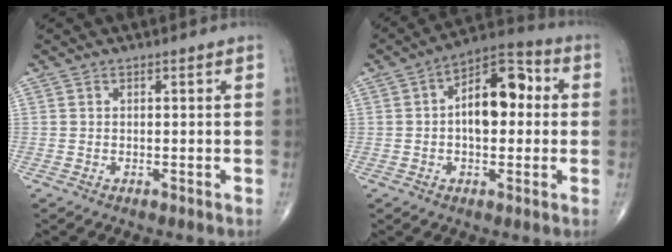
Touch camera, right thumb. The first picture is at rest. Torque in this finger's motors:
{"motor_torque": [0.02, 0.28, 0.42, -0.42, 0.08]}